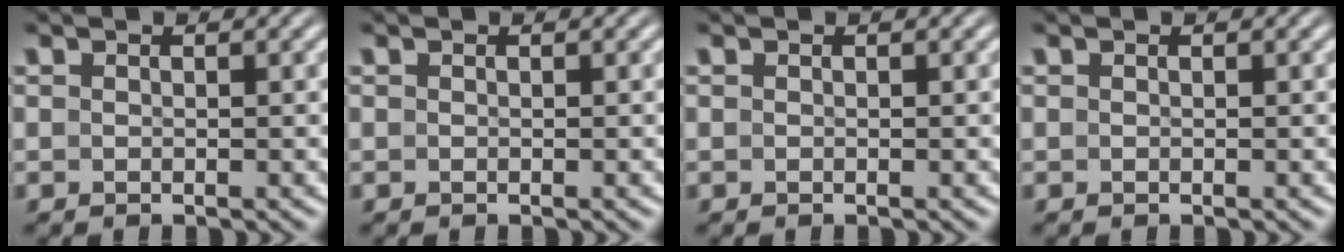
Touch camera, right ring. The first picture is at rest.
{"total": 0.0}
{"total": 0.0}
{"total": 0.0}